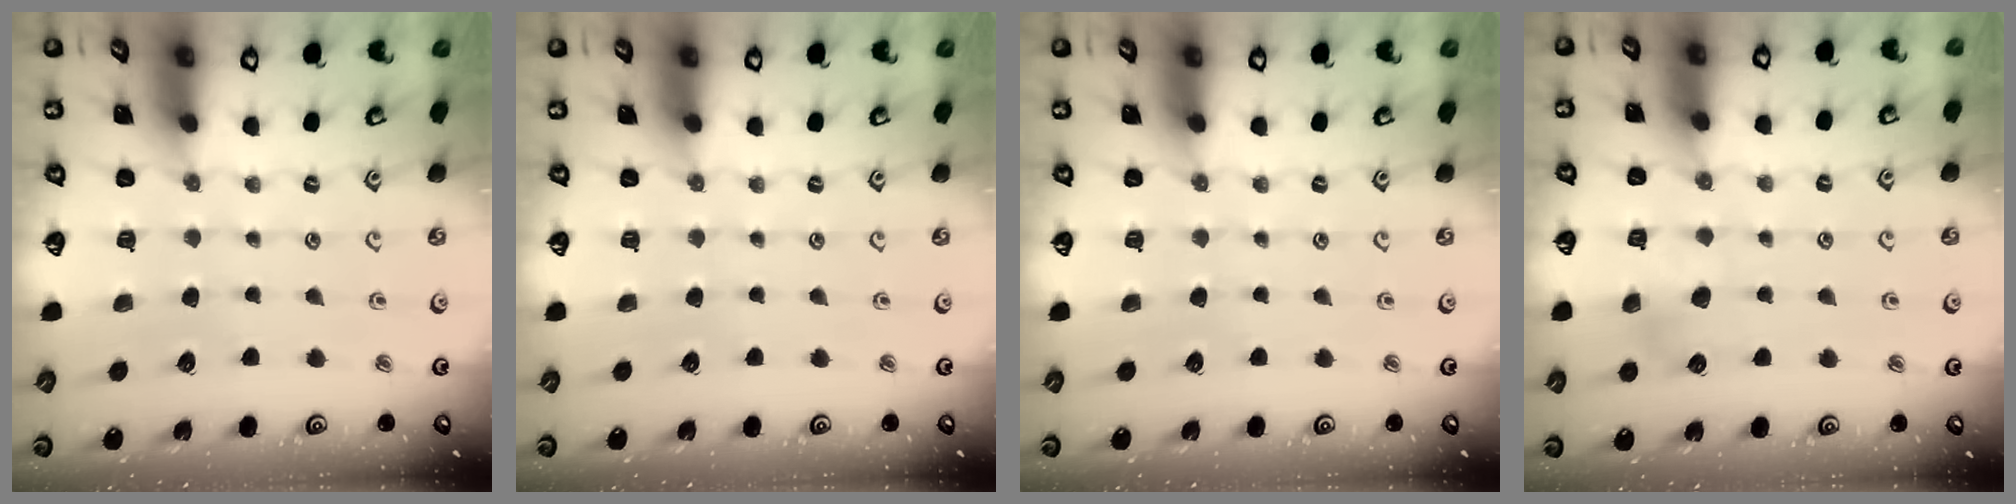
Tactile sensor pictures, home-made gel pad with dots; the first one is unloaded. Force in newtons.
{"total": 0.0}
{"total": 0.0}
{"total": 5.3, "press": 5.3, "slide": 0.6}